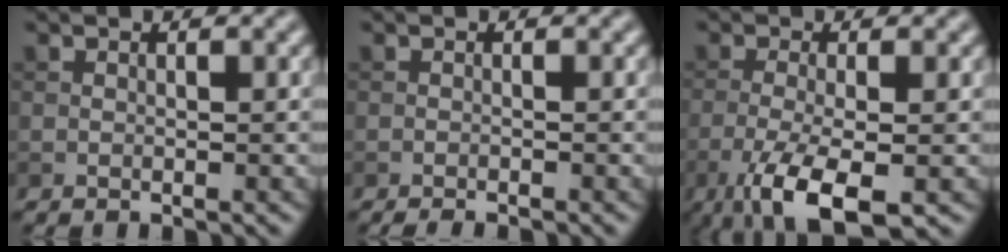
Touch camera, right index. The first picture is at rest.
{"total": 1.3, "force": [-1.1, 0.2, 0.7], "torque": [-0.003, 0.002, -0.016]}
{"total": 6.9, "force": [-3.3, 2.1, 5.7], "torque": [-0.115, -0.011, -0.061]}